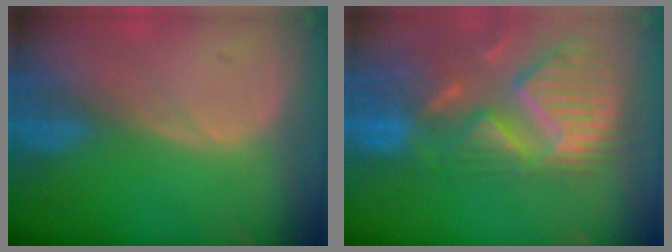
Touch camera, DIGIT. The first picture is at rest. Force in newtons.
{"total": 13.5, "press": 11.4, "slide": 7.2}